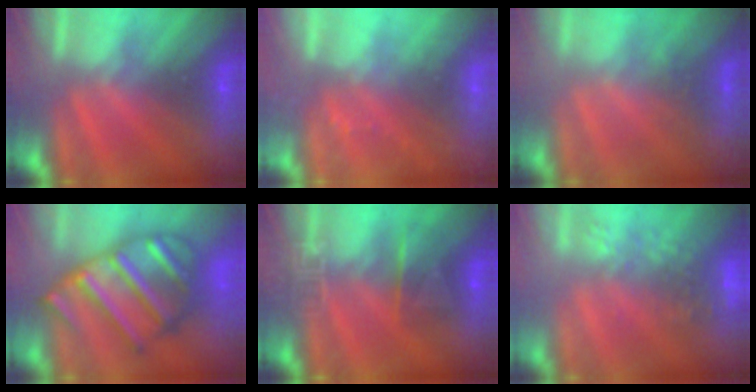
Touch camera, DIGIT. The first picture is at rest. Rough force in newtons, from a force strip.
{"total": 2.2}
{"total": 3.0}
{"total": 6.3}
{"total": 9.1}
{"total": 5.8}